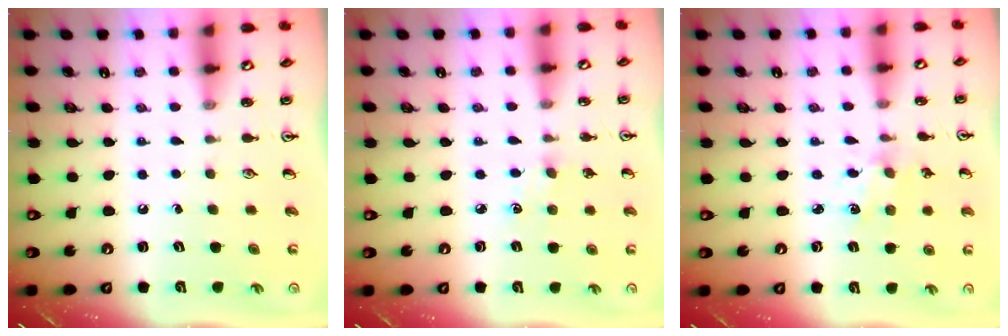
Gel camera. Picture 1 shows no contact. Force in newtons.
{"total": 4.3, "press": 4.3, "slide": 0.5}
{"total": 2.3, "press": 2.3, "slide": 0.4}